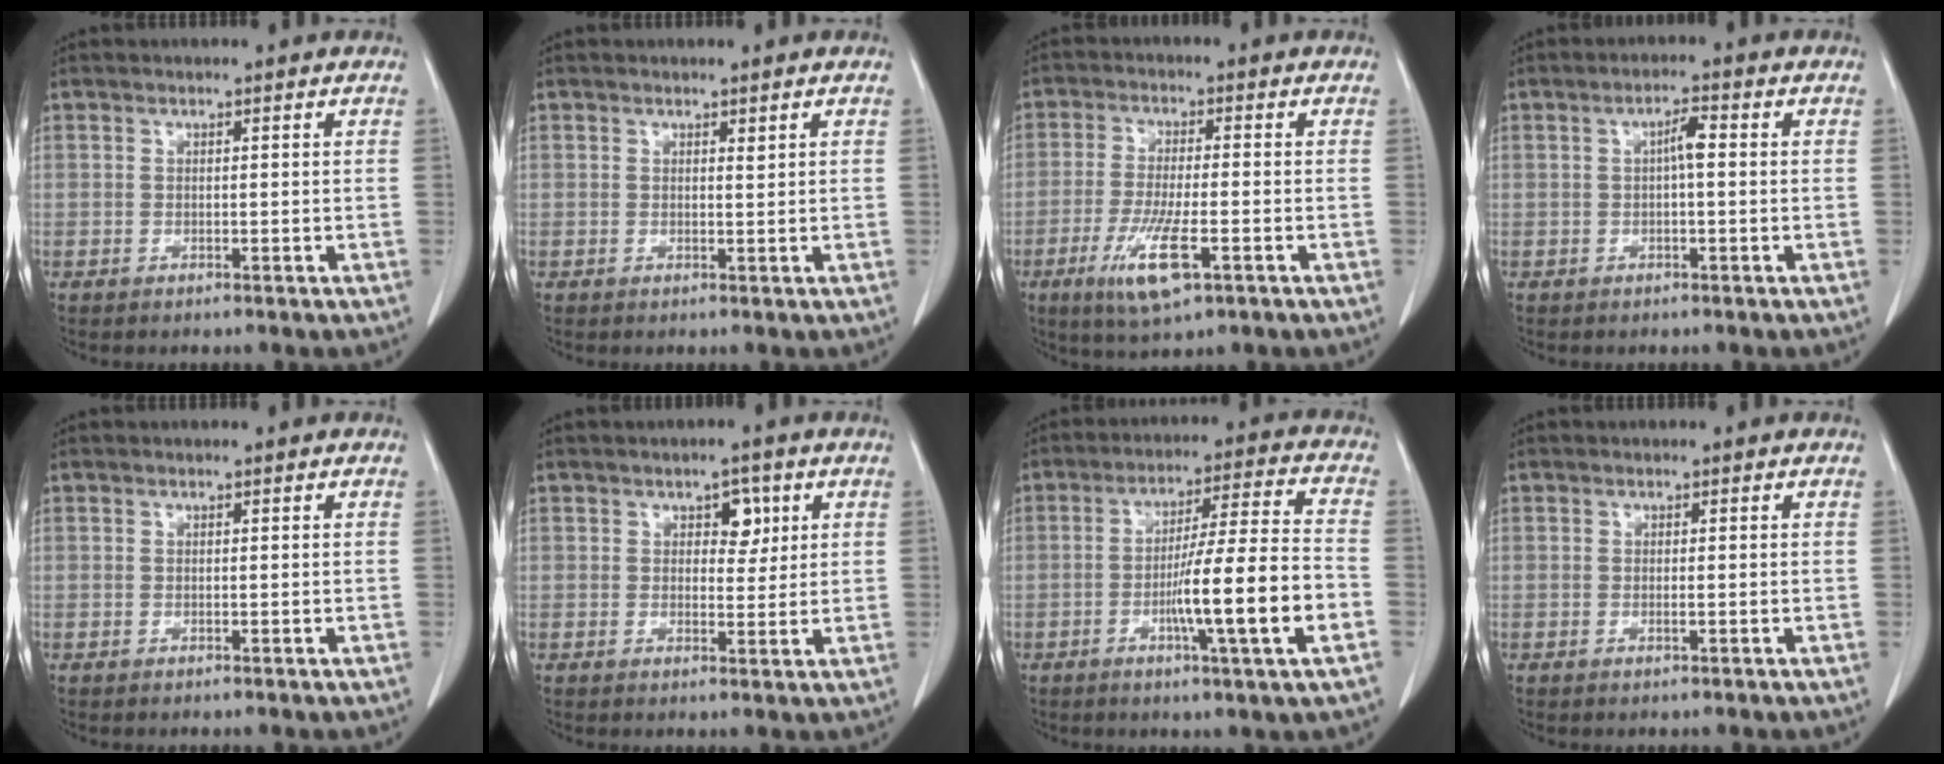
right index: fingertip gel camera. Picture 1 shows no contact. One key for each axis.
{"total": 0.5, "fx": 0.4, "fy": 0.1, "fz": 0.4, "tx": -0.008, "ty": -0.004, "tz": 0.006}
{"total": 8.7, "fx": -3.9, "fy": 1.4, "fz": 7.7, "tx": -0.152, "ty": -0.021, "tz": -0.065}
{"total": 2.7, "fx": 0.2, "fy": 0.5, "fz": 2.6, "tx": -0.046, "ty": 0.005, "tz": 0.003}
{"total": 0.0}
{"total": 3.5, "fx": 1.5, "fy": 2.1, "fz": 2.4, "tx": -0.028, "ty": 0.005, "tz": 0.021}
{"total": 13.9, "fx": -4.1, "fy": -0.5, "fz": 13.3, "tx": -0.220, "ty": -0.002, "tz": -0.069}
{"total": 0.6, "fx": -0.2, "fy": 0.0, "fz": 0.6, "tx": -0.013, "ty": -0.002, "tz": -0.002}